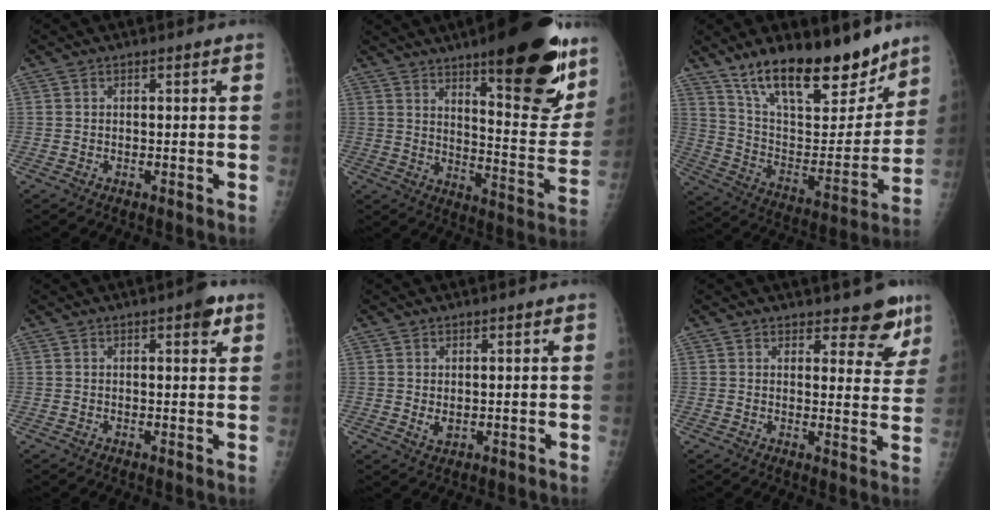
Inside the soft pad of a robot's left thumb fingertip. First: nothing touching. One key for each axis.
{"total": 23.8, "fx": 14.2, "fy": 6.4, "fz": 18.0, "tx": -0.207, "ty": -0.078, "tz": 0.206}
{"total": 23.3, "fx": 17.0, "fy": 8.5, "fz": 13.4, "tx": -0.170, "ty": -0.089, "tz": 0.284}
{"total": 3.3, "fx": 1.8, "fy": 1.0, "fz": 2.5, "tx": -0.026, "ty": -0.005, "tz": 0.018}
{"total": 2.4, "fx": 0.5, "fy": 1.3, "fz": 1.9, "tx": -0.028, "ty": -0.009, "tz": 0.014}
{"total": 7.7, "fx": 6.0, "fy": 3.1, "fz": 3.6, "tx": -0.008, "ty": -0.041, "tz": 0.068}